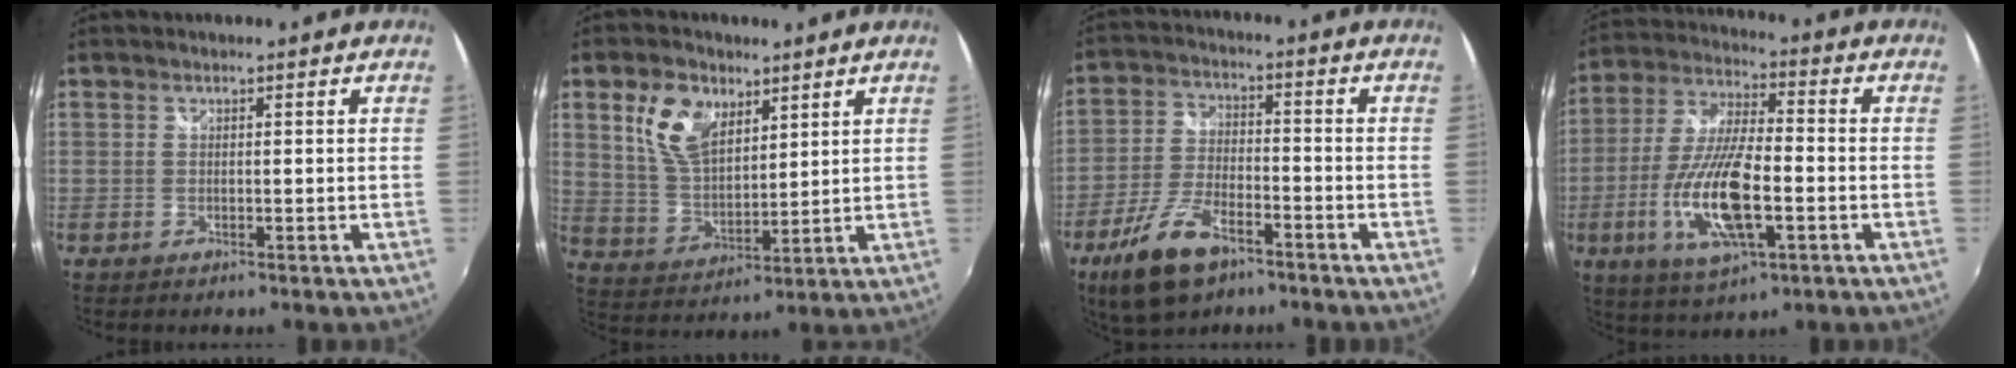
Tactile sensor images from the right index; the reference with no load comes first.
{"total": 10.6, "force": [5.1, 6.2, 6.9], "torque": [-0.139, 0.014, 0.107]}
{"total": 12.1, "force": [-7.6, 5.0, 7.9], "torque": [-0.177, -0.014, -0.141]}
{"total": 16.5, "force": [-4.9, 5.3, 14.8], "torque": [-0.310, -0.014, -0.091]}